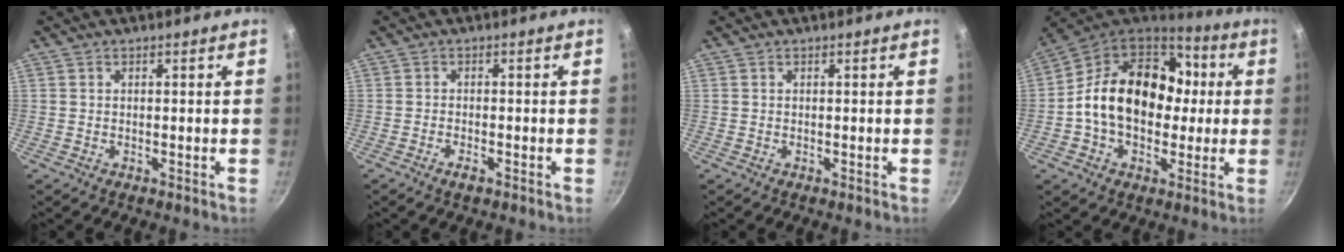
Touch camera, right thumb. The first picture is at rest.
{"total": 2.0, "force": [-1.2, 0.8, 1.4], "torque": [-0.033, 0.009, -0.027]}
{"total": 0.0}
{"total": 21.7, "force": [1.0, 15.9, 14.7], "torque": [-0.213, 0.039, 0.007]}